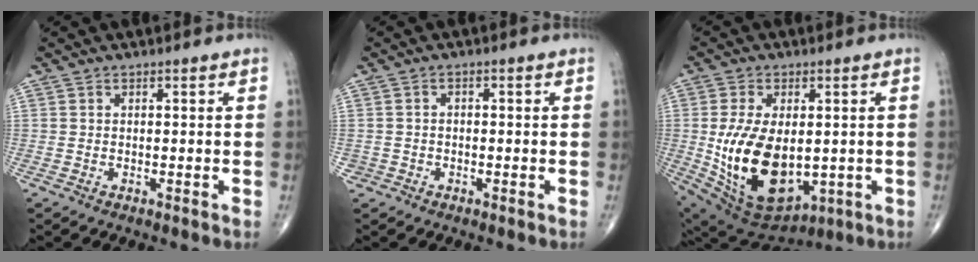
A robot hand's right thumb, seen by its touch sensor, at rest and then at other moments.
{"total": 1.6, "force": [-0.7, 1.4, 0.0], "torque": [0.010, 0.009, -0.016]}
{"total": 18.9, "force": [-1.2, 11.0, 15.4], "torque": [-0.278, -0.016, 0.012]}